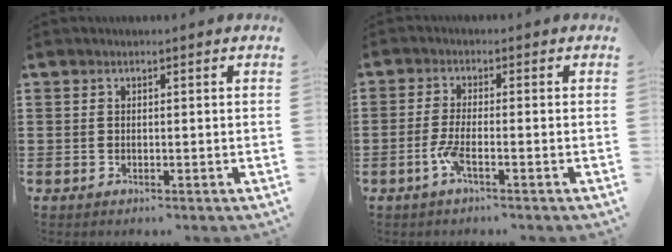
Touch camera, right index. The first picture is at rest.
{"total": 3.7, "force": [-2.0, 0.5, 3.1], "torque": [-0.082, -0.011, -0.043]}